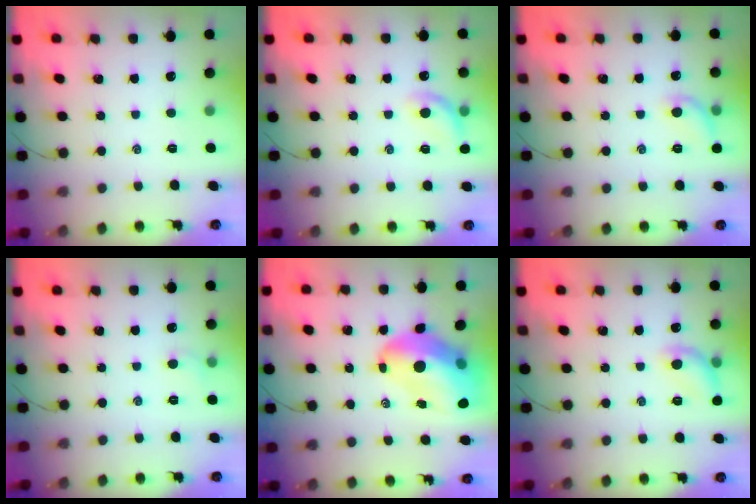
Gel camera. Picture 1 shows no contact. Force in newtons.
{"total": 9.5, "press": 9.2, "slide": 2.3}
{"total": 7.4, "press": 7.3, "slide": 1.3}
{"total": 3.7, "press": 3.5, "slide": 1.2}
{"total": 16.6, "press": 16.0, "slide": 4.6}
{"total": 8.6, "press": 8.6, "slide": 0.2}